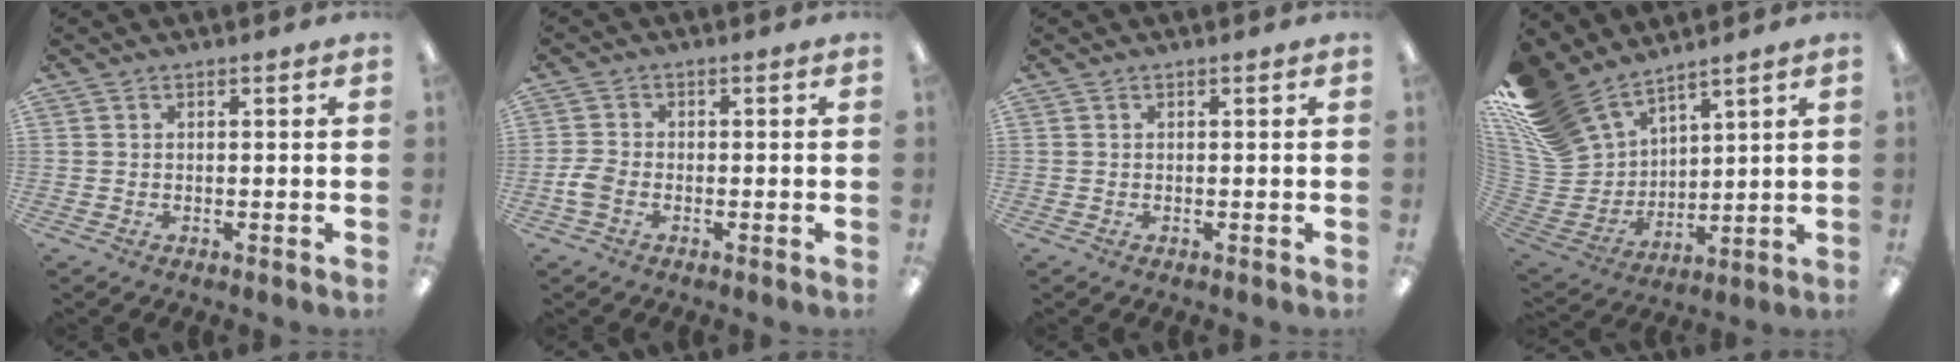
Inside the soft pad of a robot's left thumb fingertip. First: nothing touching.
{"total": 3.5, "force": [-1.4, 2.2, 2.3], "torque": [-0.051, 0.003, -0.026]}
{"total": 0.0}
{"total": 17.0, "force": [13.4, 8.9, 5.7], "torque": [-0.164, -0.084, 0.258]}